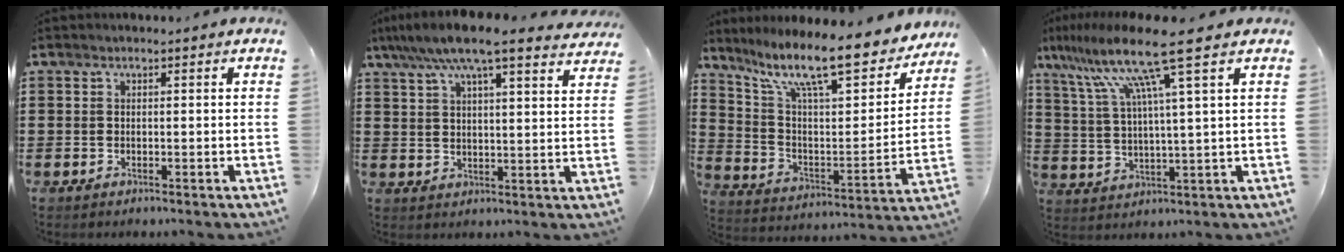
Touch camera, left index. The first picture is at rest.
{"total": 7.7, "force": [6.5, 0.8, 3.9], "torque": [-0.098, -0.019, 0.115]}
{"total": 12.9, "force": [10.4, 1.8, 7.5], "torque": [-0.160, -0.072, 0.171]}
{"total": 12.5, "force": [7.6, 0.0, 9.9], "torque": [-0.229, -0.027, 0.118]}